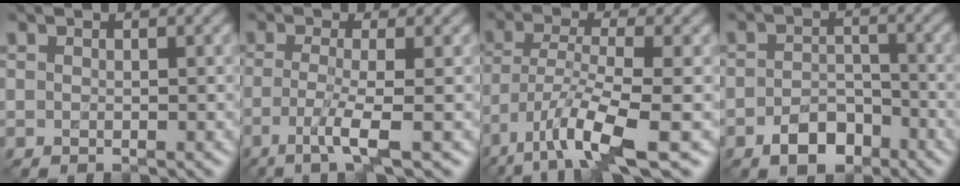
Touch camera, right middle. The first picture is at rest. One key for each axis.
{"total": 4.1, "fx": -1.7, "fy": 0.7, "fz": 3.7, "tx": -0.070, "ty": -0.006, "tz": -0.041}
{"total": 7.7, "fx": -4.5, "fy": 1.8, "fz": 5.9, "tx": -0.113, "ty": -0.005, "tz": -0.087}
{"total": 3.5, "fx": -2.1, "fy": 2.0, "fz": 1.8, "tx": -0.026, "ty": 0.005, "tz": -0.040}